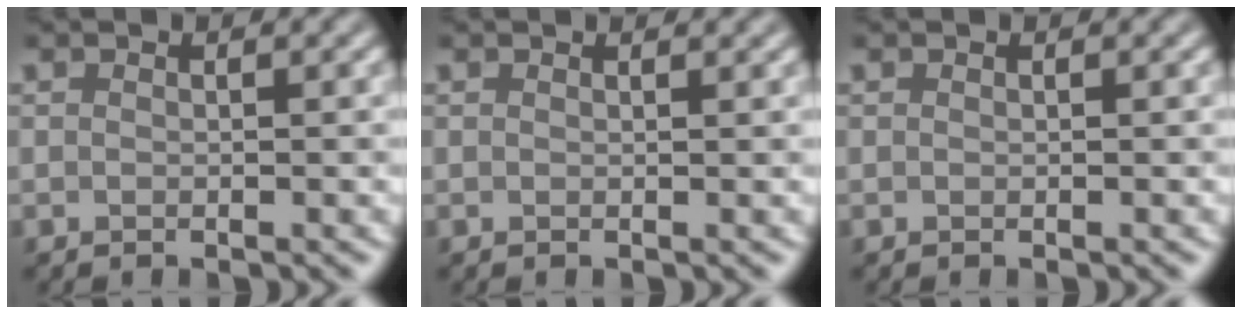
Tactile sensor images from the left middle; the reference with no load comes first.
{"total": 1.0, "force": [0.9, 0.1, 0.3], "torque": [-0.004, -0.002, 0.008]}
{"total": 0.0}